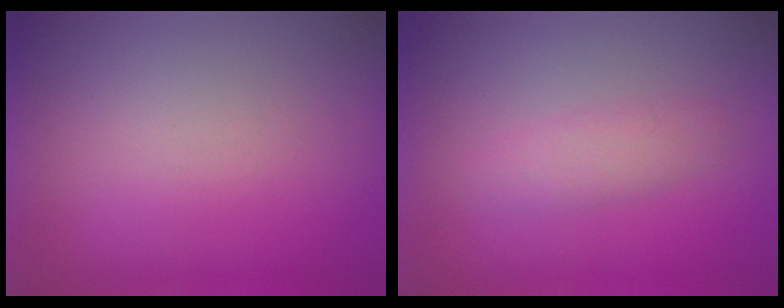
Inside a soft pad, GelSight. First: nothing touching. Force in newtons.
{"total": 2.4}